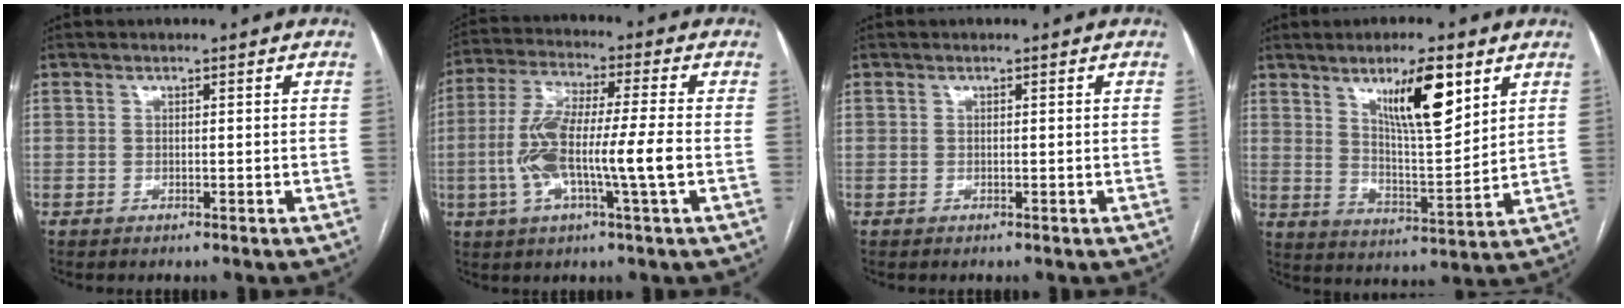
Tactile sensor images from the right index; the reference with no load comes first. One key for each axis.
{"total": 12.3, "fx": -2.3, "fy": 0.7, "fz": 12.1, "tx": -0.244, "ty": 0.007, "tz": -0.048}
{"total": 0.0}
{"total": 11.6, "fx": 6.3, "fy": 2.1, "fz": 9.5, "tx": -0.162, "ty": -0.005, "tz": 0.109}